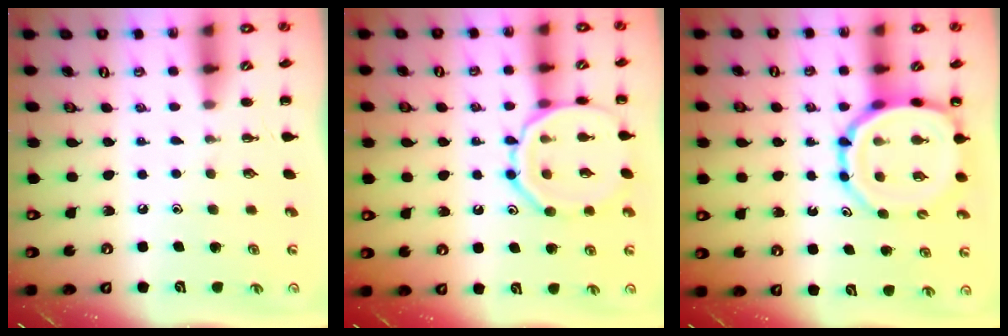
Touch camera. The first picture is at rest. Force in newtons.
{"total": 12.7, "press": 12.6, "slide": 0.7}
{"total": 12.3, "press": 11.9, "slide": 3.2}